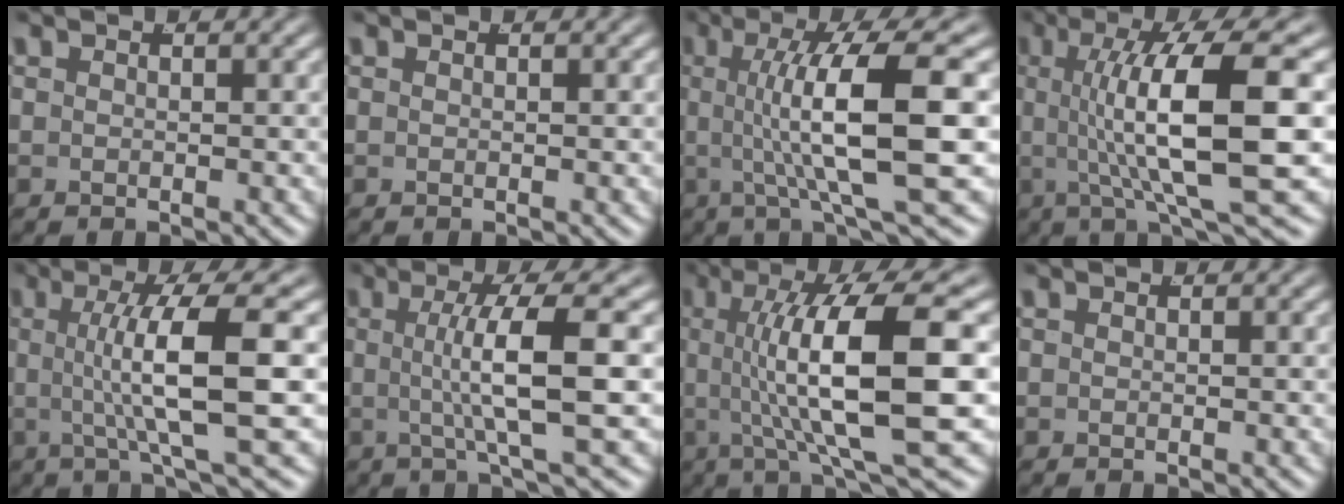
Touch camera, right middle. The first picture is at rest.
{"total": 0.0}
{"total": 8.6, "force": [0.5, 0.7, 8.6], "torque": [-0.140, 0.000, 0.010]}
{"total": 9.7, "force": [0.7, 1.4, 9.6], "torque": [-0.156, -0.001, 0.014]}
{"total": 6.9, "force": [0.4, 0.1, 6.9], "torque": [-0.112, -0.002, 0.008]}
{"total": 5.5, "force": [0.2, -0.3, 5.5], "torque": [-0.088, -0.001, 0.005]}
{"total": 10.7, "force": [0.8, 1.9, 10.5], "torque": [-0.168, 0.001, 0.015]}
{"total": 0.0}